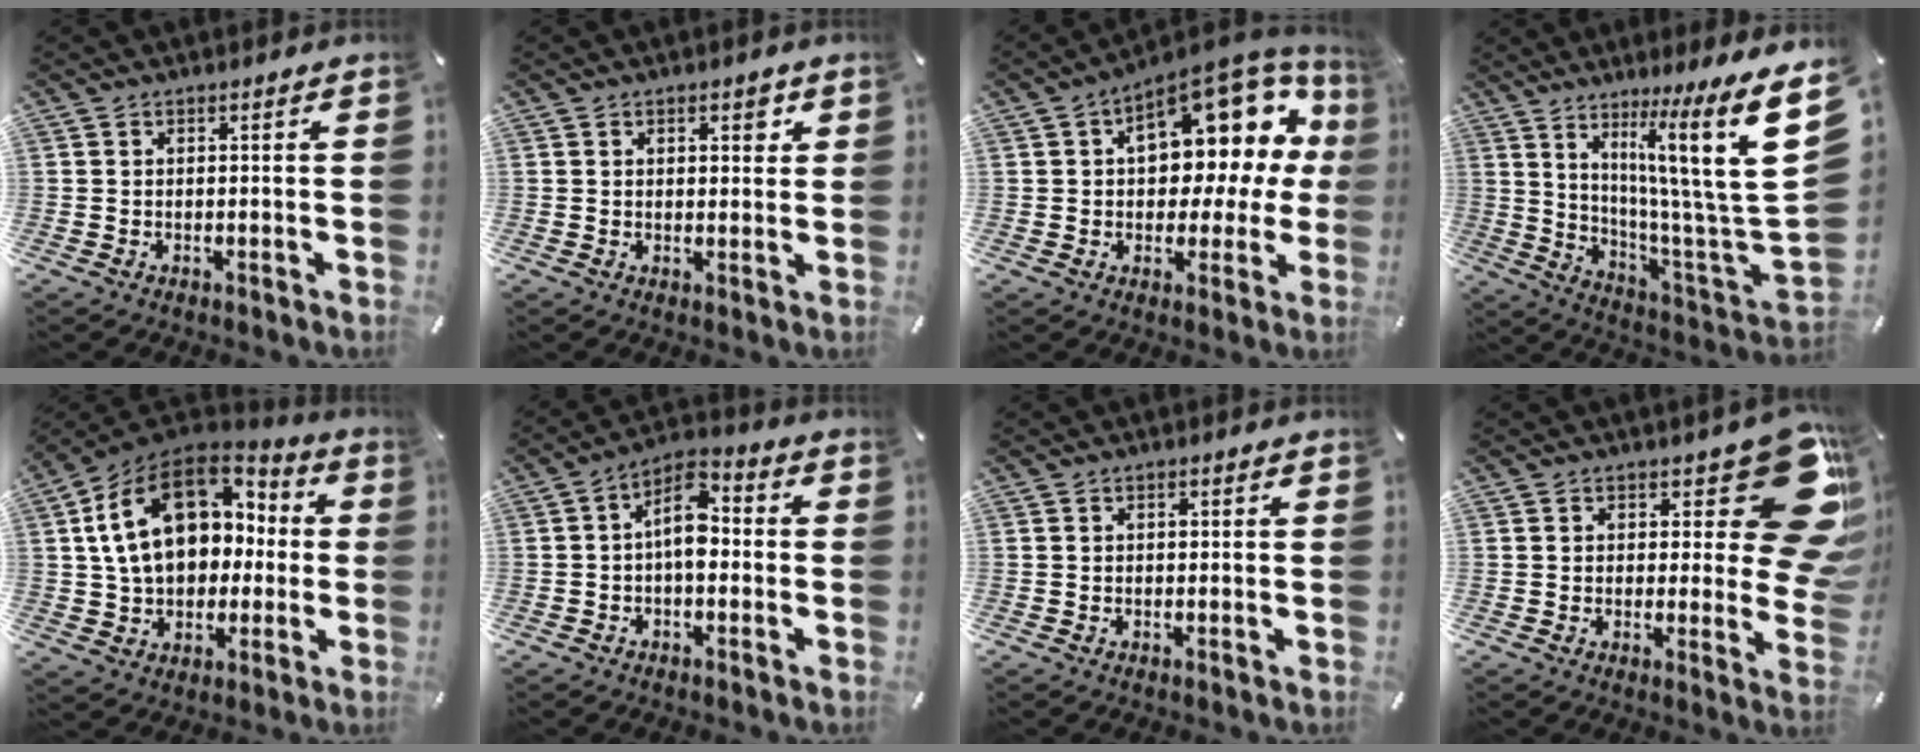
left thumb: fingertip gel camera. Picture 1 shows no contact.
{"total": 3.0, "force": [1.3, 1.8, 2.0], "torque": [-0.019, -0.003, 0.015]}
{"total": 16.1, "force": [6.8, 9.4, 11.3], "torque": [-0.135, -0.063, 0.113]}
{"total": 23.3, "force": [9.7, 3.7, 20.9], "torque": [-0.314, -0.089, 0.152]}
{"total": 20.2, "force": [3.9, 14.8, 13.2], "torque": [-0.243, 0.004, 0.072]}
{"total": 8.4, "force": [-0.8, 4.8, 6.8], "torque": [-0.120, 0.010, -0.015]}
{"total": 0.5, "force": [0.0, 0.4, 0.3], "torque": [-0.005, 0.001, -0.001]}
{"total": 16.8, "force": [7.4, 7.0, 13.3], "torque": [-0.159, -0.062, 0.126]}